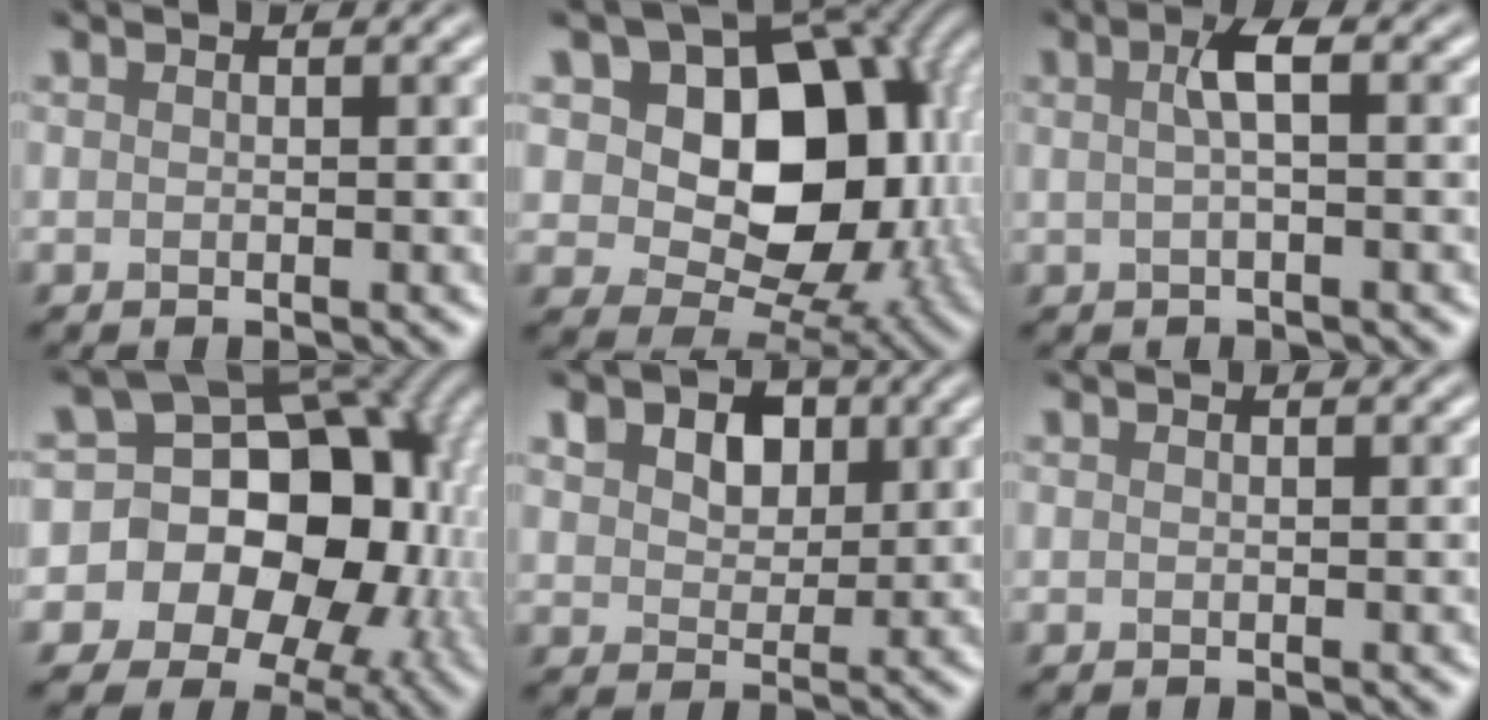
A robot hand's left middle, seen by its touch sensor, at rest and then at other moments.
{"total": 14.4, "force": [2.9, 10.1, 9.8], "torque": [-0.123, 0.041, 0.064]}
{"total": 1.3, "force": [0.2, -0.2, 1.3], "torque": [-0.042, 0.016, 0.018]}
{"total": 15.1, "force": [-3.2, 12.6, 7.7], "torque": [-0.116, 0.022, -0.055]}
{"total": 3.8, "force": [2.5, 2.5, 1.4], "torque": [-0.048, 0.023, 0.046]}
{"total": 0.0}